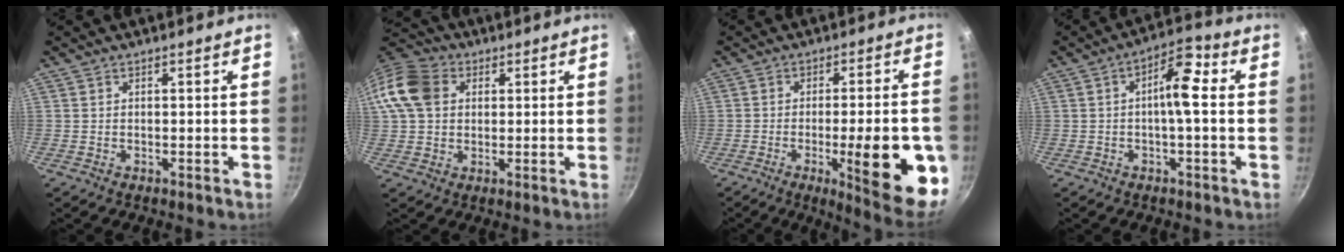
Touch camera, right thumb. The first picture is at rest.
{"total": 12.7, "force": [2.9, 10.0, 7.2], "torque": [-0.135, 0.018, 0.037]}
{"total": 17.9, "force": [-4.7, 4.2, 16.8], "torque": [-0.199, 0.008, -0.060]}
{"total": 7.2, "force": [0.2, 2.4, 6.8], "torque": [-0.114, 0.027, -0.003]}